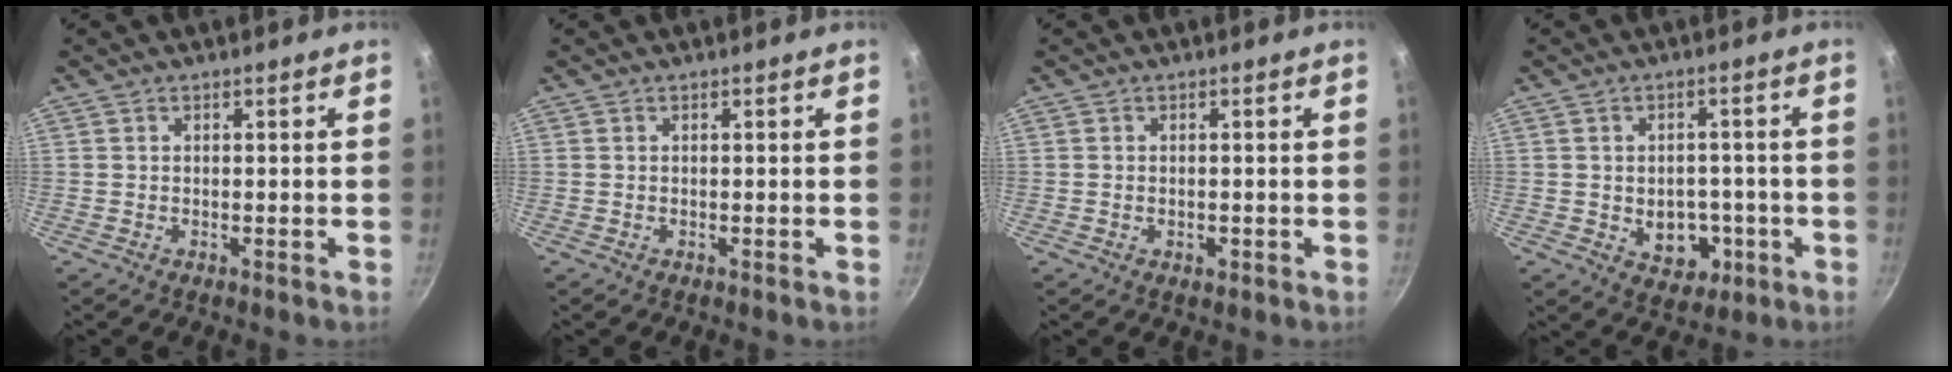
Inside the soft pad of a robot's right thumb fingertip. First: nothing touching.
{"total": 0.0}
{"total": 1.3, "force": [-0.3, 0.8, 0.9], "torque": [-0.012, 0.001, -0.005]}
{"total": 7.7, "force": [-1.8, 6.0, 4.5], "torque": [-0.033, 0.011, -0.012]}